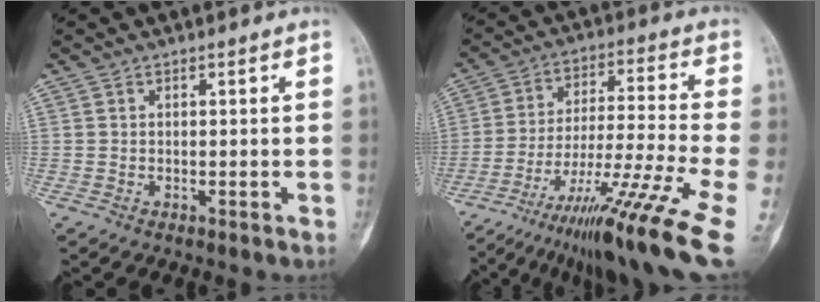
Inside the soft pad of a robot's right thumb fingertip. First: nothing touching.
{"total": 18.7, "force": [-11.3, -0.3, 14.9], "torque": [-0.270, 0.035, -0.189]}